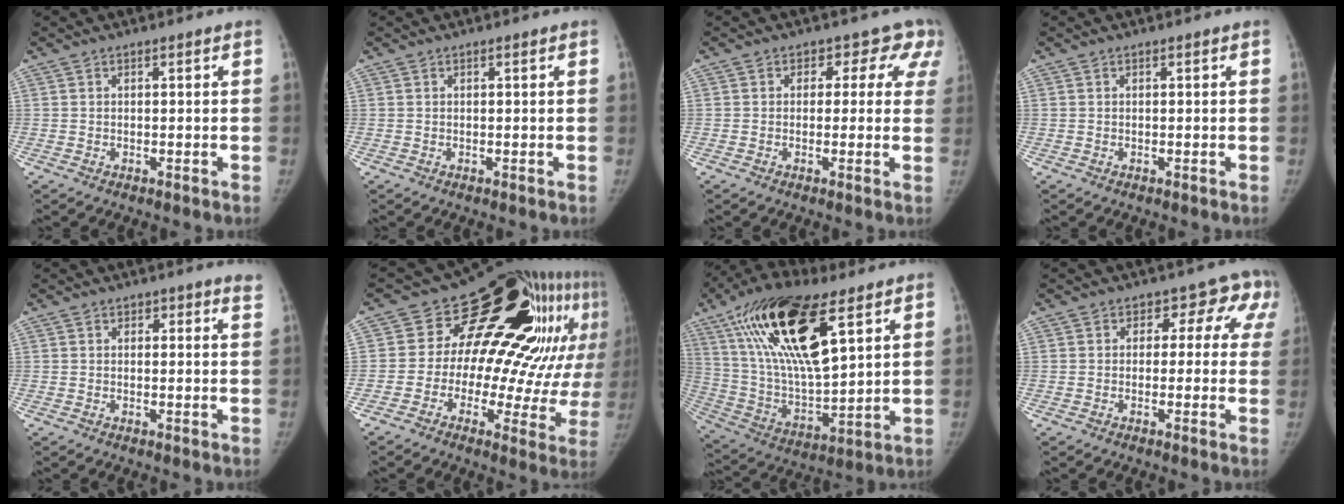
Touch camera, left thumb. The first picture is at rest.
{"total": 0.0}
{"total": 6.4, "force": [3.5, 5.0, 1.9], "torque": [0.029, -0.003, 0.013]}
{"total": 0.0}
{"total": 2.5, "force": [2.0, 1.2, 1.0], "torque": [0.012, -0.007, 0.014]}
{"total": 25.6, "force": [7.7, 14.2, 19.9], "torque": [-0.221, 0.028, 0.109]}
{"total": 25.7, "force": [12.2, 9.8, 20.4], "torque": [-0.379, -0.026, 0.225]}
{"total": 7.8, "force": [2.5, 5.7, 4.7], "torque": [0.006, 0.007, 0.015]}